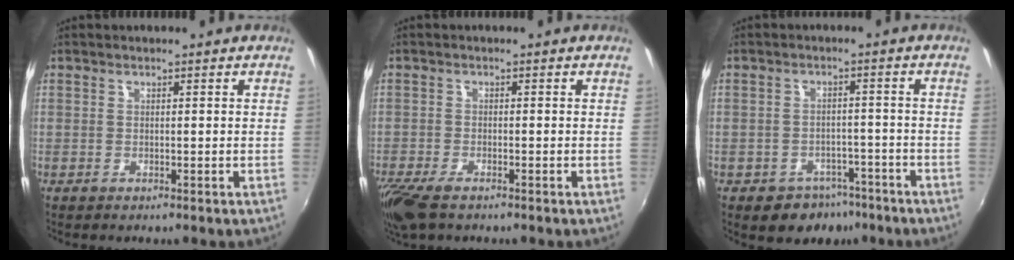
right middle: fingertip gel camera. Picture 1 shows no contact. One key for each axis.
{"total": 6.7, "fx": -4.9, "fy": 2.0, "fz": 4.0, "tx": -0.103, "ty": -0.030, "tz": -0.096}
{"total": 7.1, "fx": -4.7, "fy": 5.0, "fz": 1.7, "tx": -0.040, "ty": 0.016, "tz": -0.053}